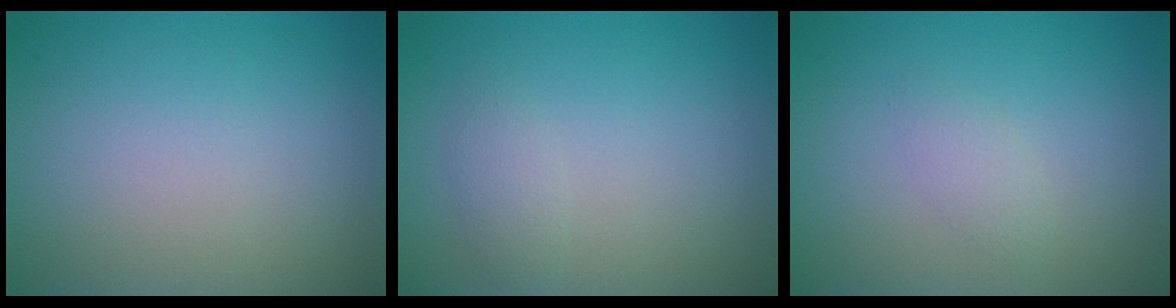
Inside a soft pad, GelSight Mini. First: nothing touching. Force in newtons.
{"total": 1.2, "press": 1.2, "slide": 0.0}
{"total": 1.2, "press": 1.2, "slide": 0.1}